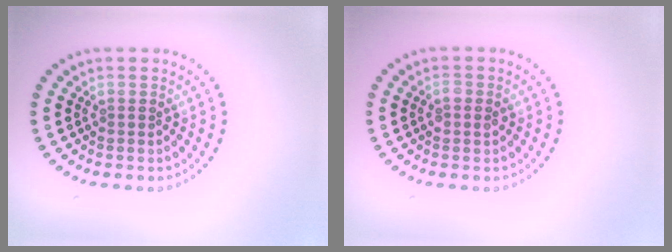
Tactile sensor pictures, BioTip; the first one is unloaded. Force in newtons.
{"total": 1.1, "press": 1.1, "slide": 0.1}